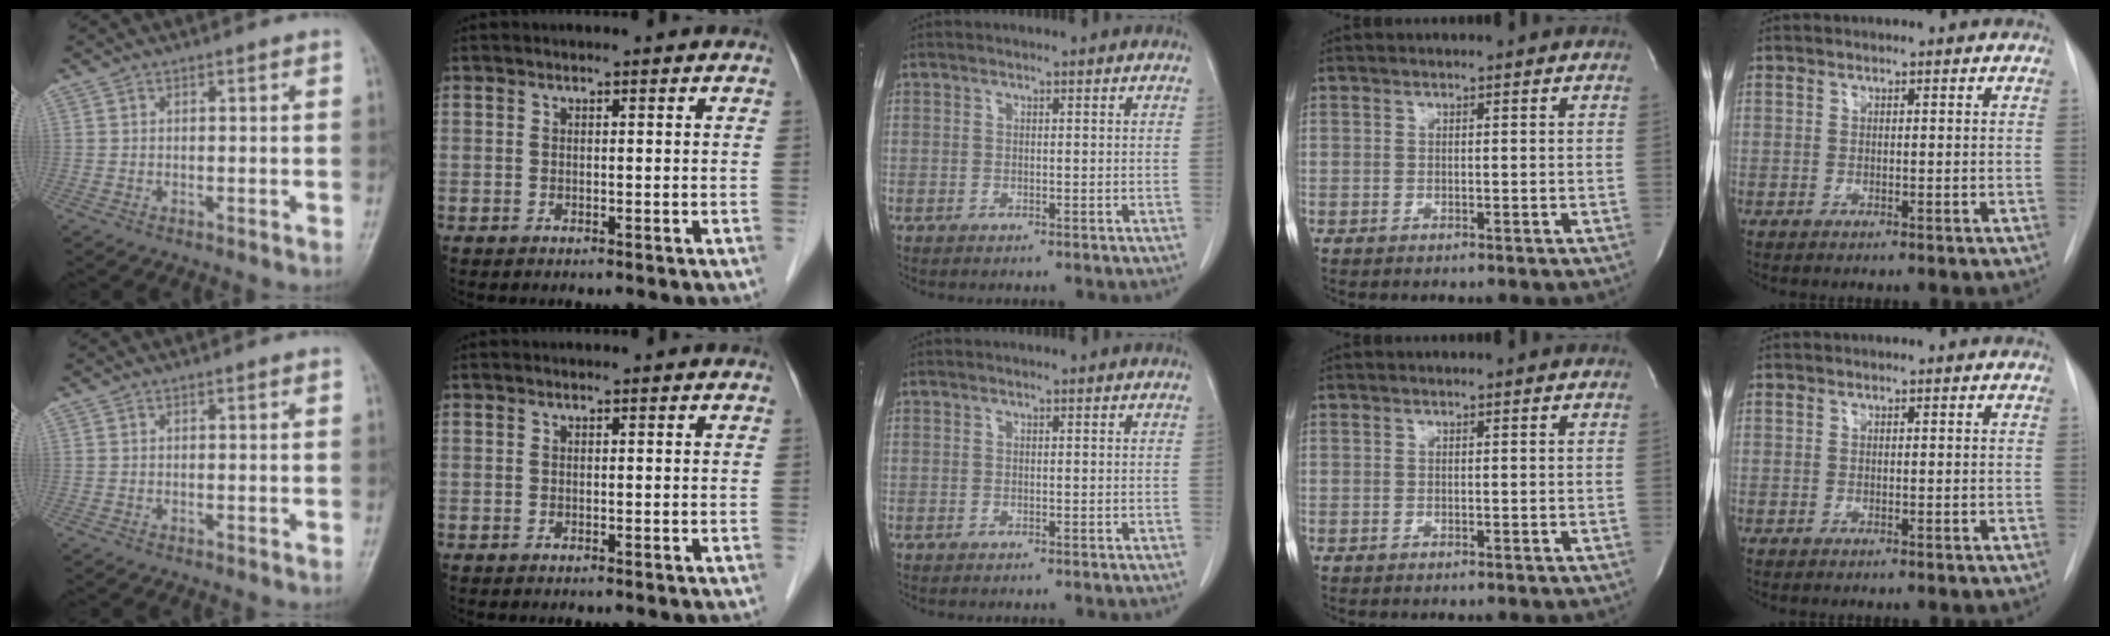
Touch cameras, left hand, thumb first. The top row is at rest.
{}